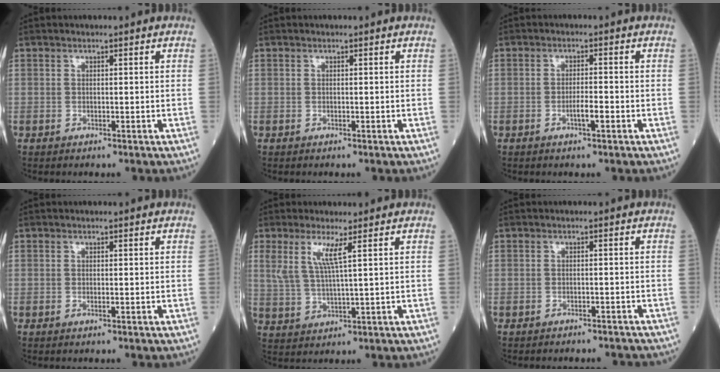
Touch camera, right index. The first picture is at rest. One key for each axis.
{"total": 0.0}
{"total": 2.4, "fx": -1.0, "fy": 0.3, "fz": 2.2, "tx": -0.033, "ty": 0.002, "tz": -0.017}
{"total": 0.0}
{"total": 5.0, "fx": 2.3, "fy": -0.1, "fz": 4.5, "tx": -0.099, "ty": -0.002, "tz": 0.052}
{"total": 4.8, "fx": -4.6, "fy": 1.1, "fz": 0.8, "tx": -0.005, "ty": -0.005, "tz": -0.051}